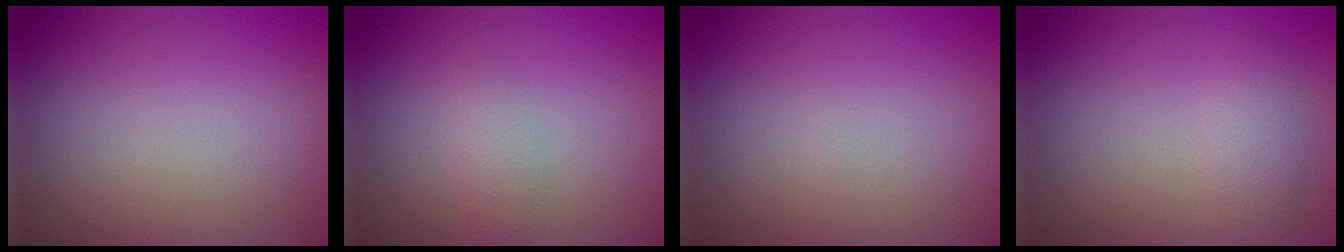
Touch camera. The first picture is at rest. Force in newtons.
{"total": 1.5, "press": 1.5, "slide": 0.0}
{"total": 0.0}
{"total": 2.0, "press": 2.0, "slide": 0.0}